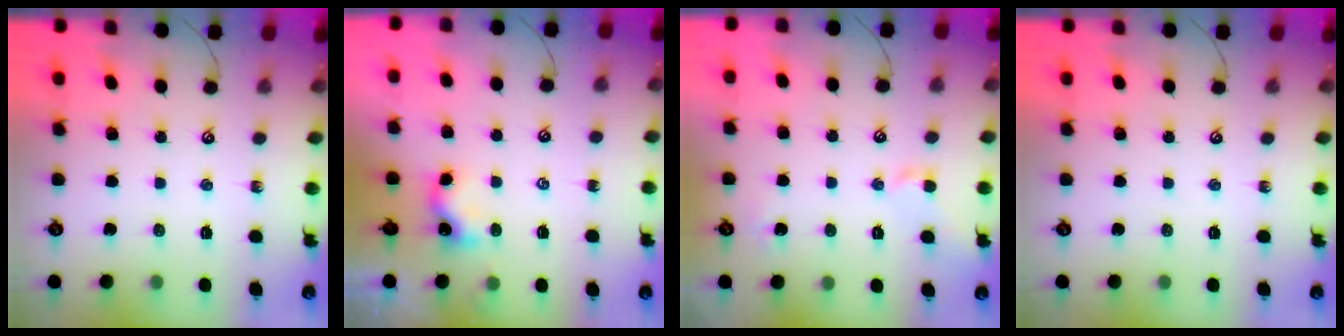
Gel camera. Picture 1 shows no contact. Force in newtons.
{"total": 3.5, "press": 3.4, "slide": 0.6}
{"total": 1.5, "press": 1.4, "slide": 0.5}
{"total": 0.0}